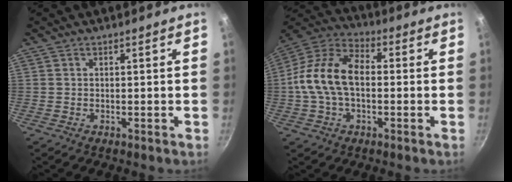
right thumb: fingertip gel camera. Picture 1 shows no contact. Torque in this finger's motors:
{"motor_torque": [0.19, 0.20, 0.74, -0.54, 0.31]}